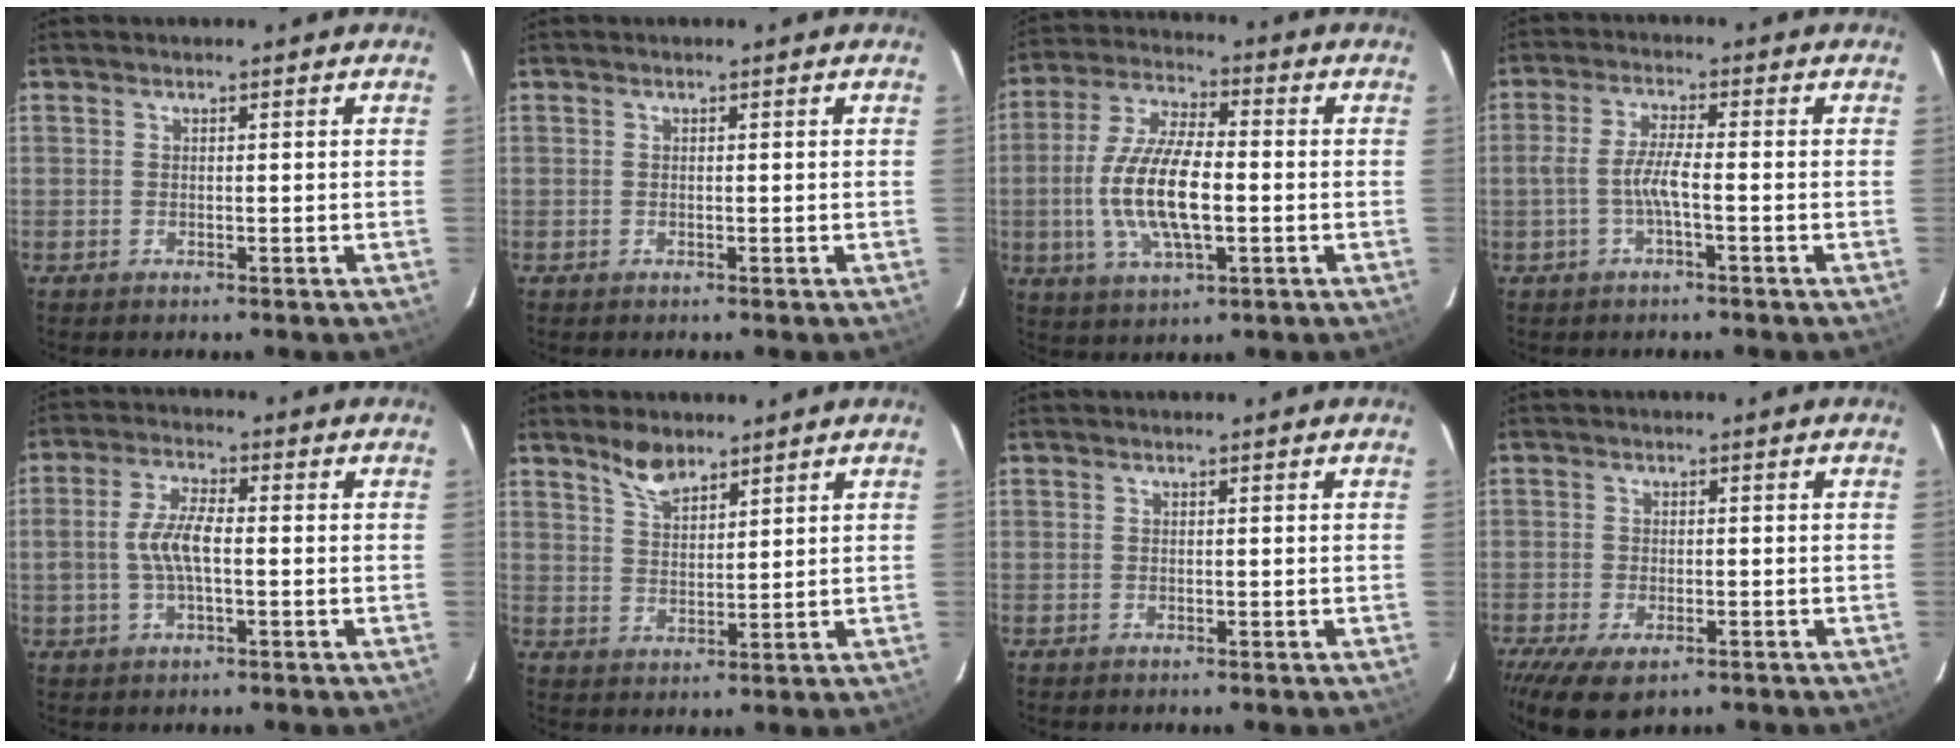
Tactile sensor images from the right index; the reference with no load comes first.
{"total": 0.0}
{"total": 14.0, "force": [-2.1, 5.2, 12.9], "torque": [-0.267, -0.002, -0.037]}
{"total": 4.6, "force": [-1.5, 0.2, 4.3], "torque": [-0.095, 0.005, -0.029]}
{"total": 6.6, "force": [-0.7, 2.5, 6.0], "torque": [-0.122, 0.009, -0.012]}
{"total": 5.2, "force": [4.2, 1.9, 2.3], "torque": [-0.038, 0.000, 0.081]}
{"total": 0.0}
{"total": 8.1, "force": [-5.0, 3.9, 5.0], "torque": [-0.117, -0.034, -0.083]}